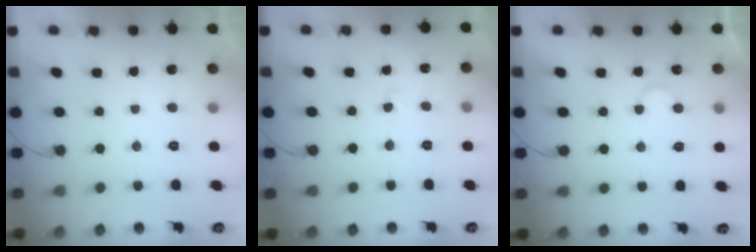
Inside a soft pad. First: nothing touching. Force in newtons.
{"total": 4.7, "press": 4.6, "slide": 0.4}
{"total": 6.8, "press": 6.8, "slide": 0.5}